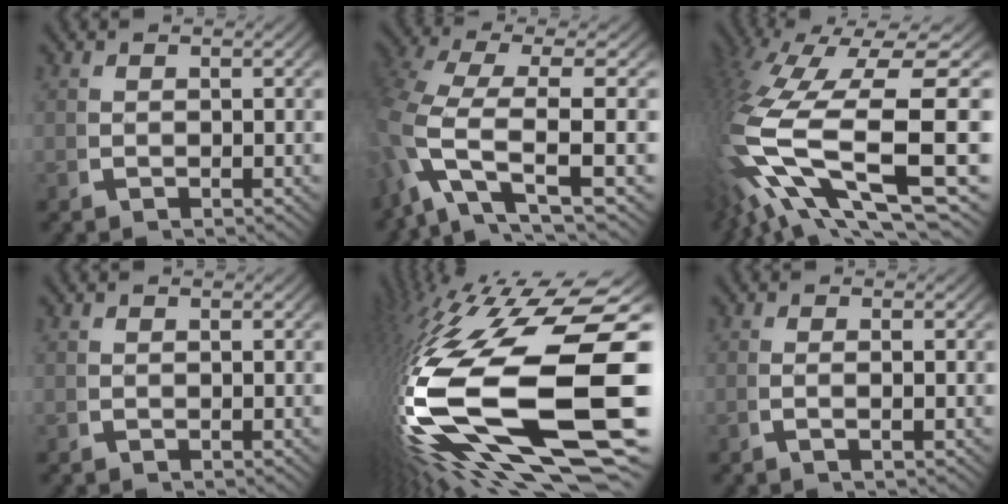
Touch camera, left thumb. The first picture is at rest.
{"total": 8.5, "force": [0.0, 4.2, 7.4], "torque": [-0.183, -0.027, 0.018]}
{"total": 16.3, "force": [-0.9, 9.1, 13.5], "torque": [-0.304, -0.052, 0.011]}
{"total": 0.0}
{"total": 21.7, "force": [-1.9, 11.7, 18.2], "torque": [-0.397, -0.075, 0.017]}
{"total": 1.3, "force": [-0.3, -0.2, 1.2], "torque": [-0.030, -0.002, -0.006]}